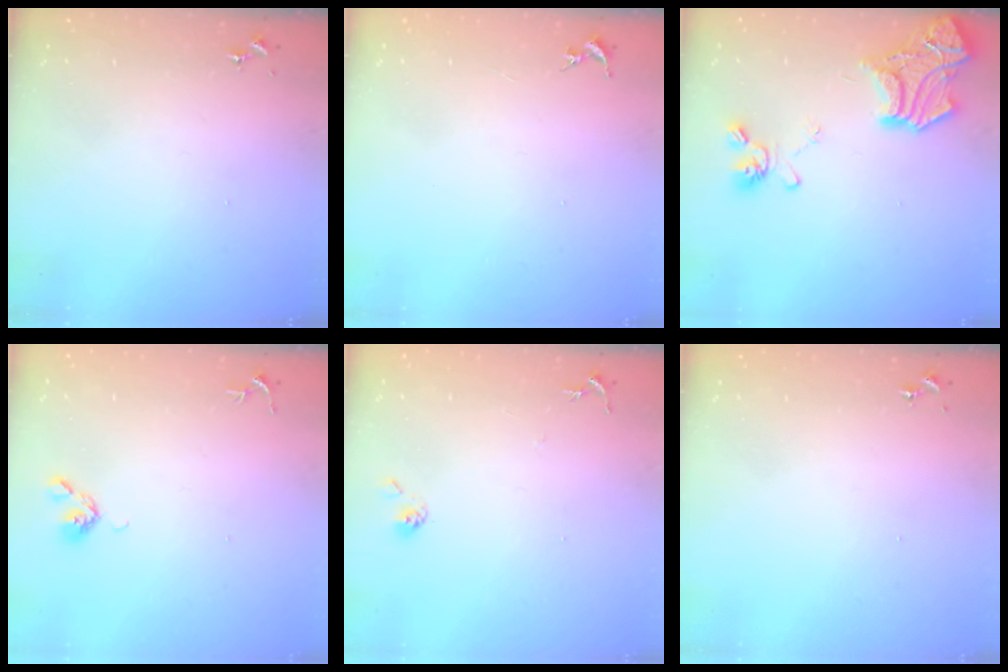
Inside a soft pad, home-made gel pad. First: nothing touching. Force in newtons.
{"total": 0.0}
{"total": 19.7, "press": 19.6, "slide": 1.9}
{"total": 5.2, "press": 5.1, "slide": 0.9}
{"total": 5.9, "press": 5.9, "slide": 0.5}
{"total": 0.0}